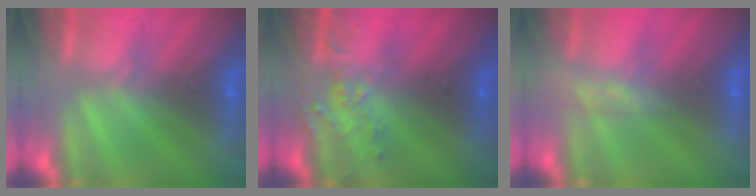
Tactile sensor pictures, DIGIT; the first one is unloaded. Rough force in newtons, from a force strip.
{"total": 4.0}
{"total": 2.9}